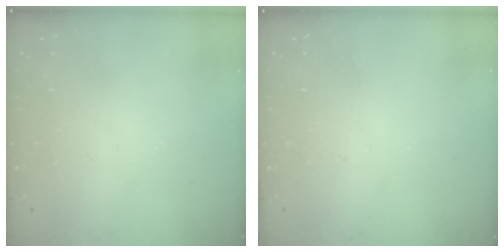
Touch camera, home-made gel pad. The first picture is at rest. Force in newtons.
{"total": 0.0}